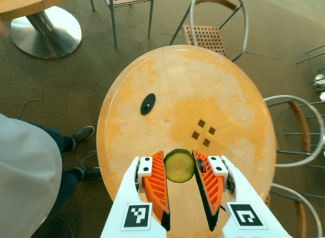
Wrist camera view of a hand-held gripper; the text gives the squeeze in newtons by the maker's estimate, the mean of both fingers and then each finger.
{"total": 9.0, "left": 9.0, "right": 9.0}